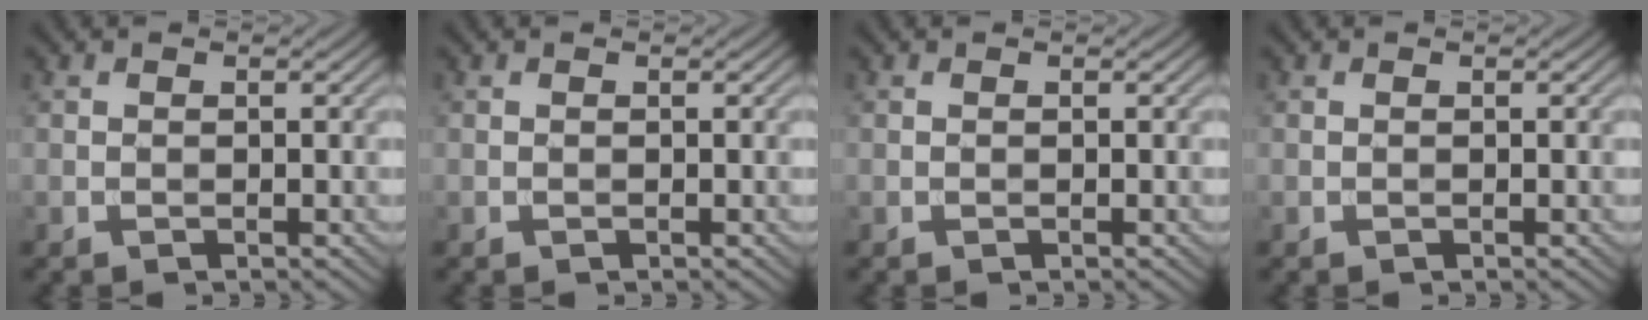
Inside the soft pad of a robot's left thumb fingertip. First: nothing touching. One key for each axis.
{"total": 0.0}
{"total": 0.0}
{"total": 0.0}